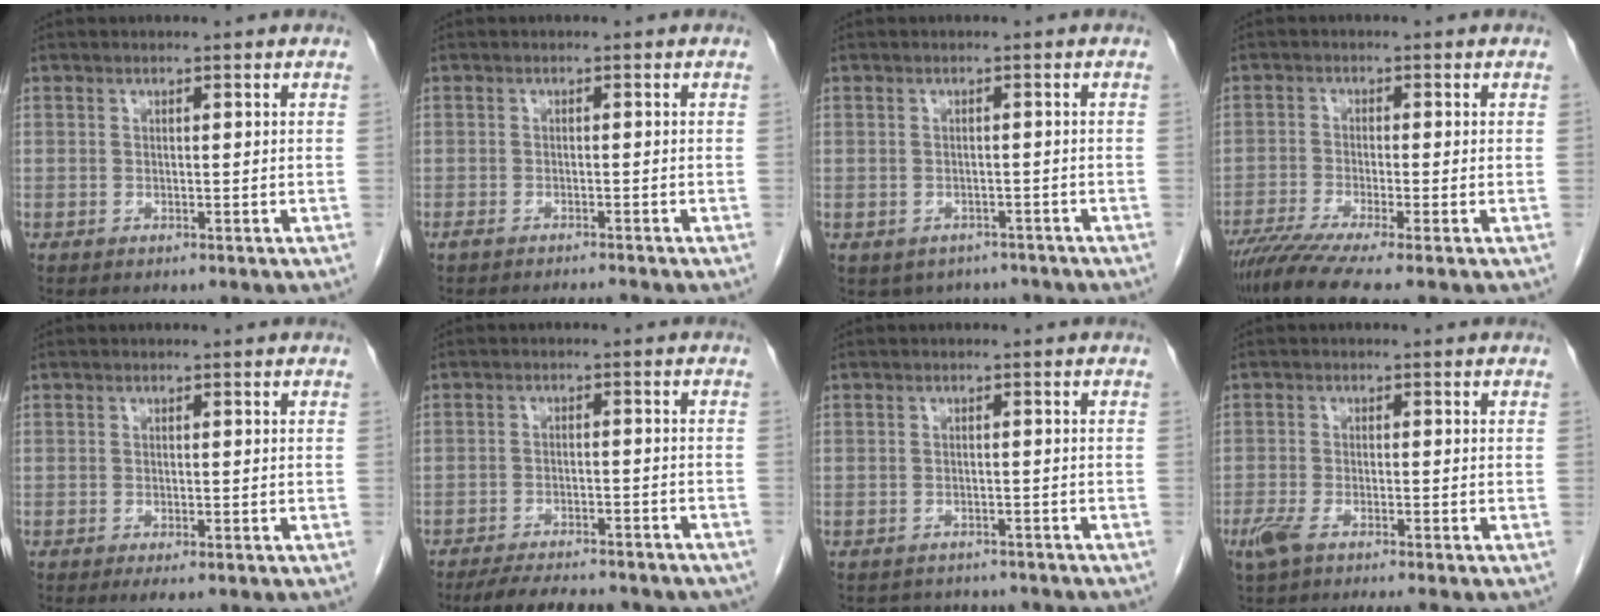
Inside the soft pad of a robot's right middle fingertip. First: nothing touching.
{"total": 2.6, "force": [-2.4, -0.4, 0.7], "torque": [-0.016, -0.003, -0.036]}
{"total": 5.4, "force": [-4.4, 3.0, 0.6], "torque": [0.008, 0.008, -0.054]}
{"total": 7.9, "force": [-6.1, -0.8, 4.9], "torque": [-0.080, -0.024, -0.105]}
{"total": 2.5, "force": [-1.6, 0.8, 1.7], "torque": [-0.020, -0.005, -0.021]}
{"total": 15.3, "force": [-13.5, 3.7, 6.3], "torque": [-0.112, -0.008, -0.174]}
{"total": 5.8, "force": [-5.5, 1.8, 0.4], "torque": [-0.003, 0.010, -0.064]}
{"total": 6.2, "force": [-4.8, 0.7, 3.9], "torque": [-0.063, -0.015, -0.077]}